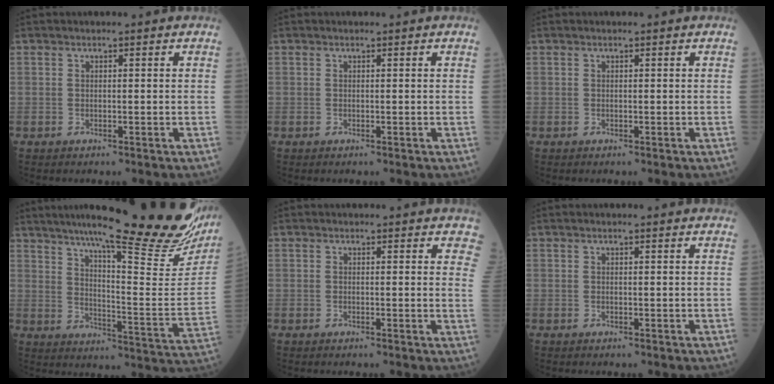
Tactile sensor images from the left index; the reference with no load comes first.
{"total": 0.0}
{"total": 0.0}
{"total": 30.3, "force": [23.6, 3.0, 18.7], "torque": [-0.255, -0.053, 0.310]}
{"total": 5.7, "force": [5.1, 1.9, 1.8], "torque": [0.003, -0.017, 0.033]}
{"total": 2.6, "force": [2.4, 0.4, 0.9], "torque": [-0.016, 0.011, 0.022]}